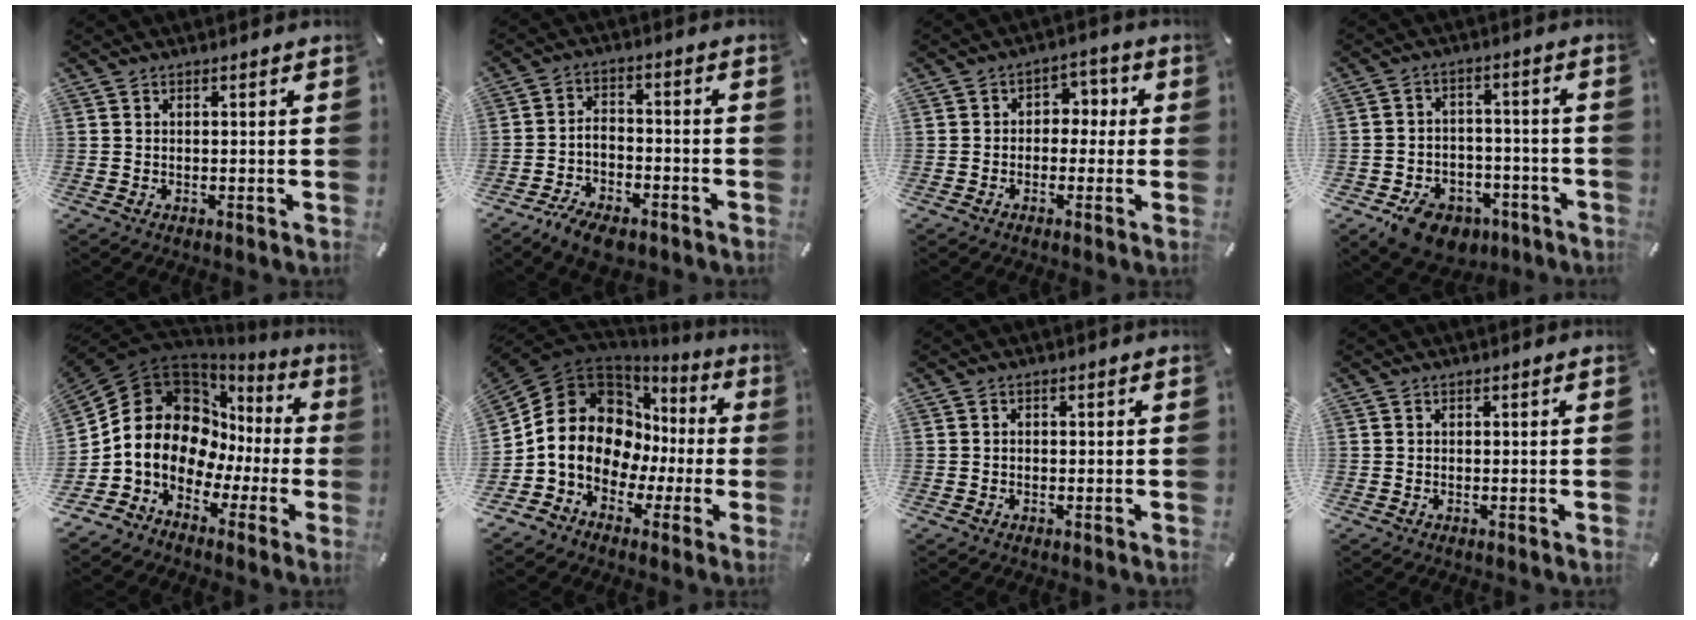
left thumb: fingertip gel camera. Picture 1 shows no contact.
{"total": 6.4, "force": [-4.8, 3.2, 2.9], "torque": [-0.055, 0.026, -0.090]}
{"total": 4.5, "force": [-1.4, 3.8, 2.0], "torque": [-0.027, 0.012, -0.034]}
{"total": 9.4, "force": [-6.2, 6.3, 3.4], "torque": [-0.056, 0.052, -0.105]}
{"total": 16.6, "force": [1.5, 14.5, 8.0], "torque": [-0.153, -0.034, 0.035]}
{"total": 17.2, "force": [0.2, 15.0, 8.5], "torque": [-0.159, -0.017, 0.011]}
{"total": 0.6, "force": [-0.2, 0.5, 0.3], "torque": [-0.004, 0.003, -0.006]}
{"total": 0.0}